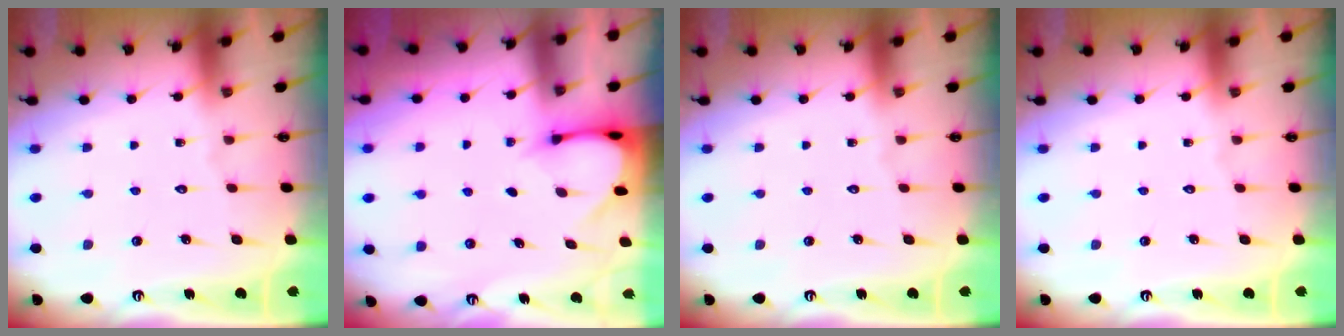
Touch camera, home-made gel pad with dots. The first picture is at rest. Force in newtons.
{"total": 3.0, "press": 3.0, "slide": 0.2}
{"total": 0.0}
{"total": 0.0}